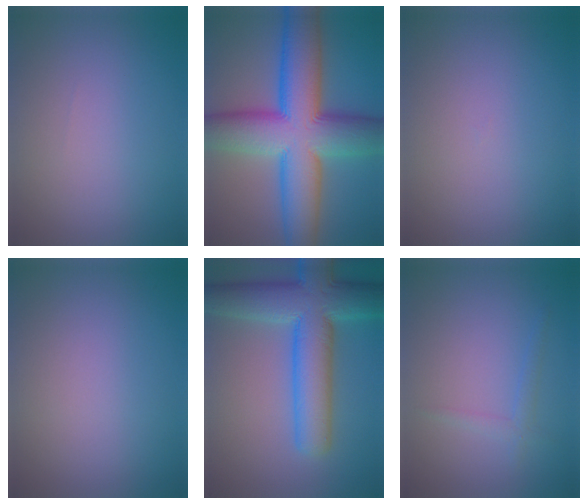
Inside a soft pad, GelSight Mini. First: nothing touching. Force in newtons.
{"total": 14.8, "press": 14.8, "slide": 0.4}
{"total": 0.0}
{"total": 0.0}
{"total": 10.1, "press": 10.1, "slide": 0.6}
{"total": 1.2, "press": 1.2, "slide": 0.1}